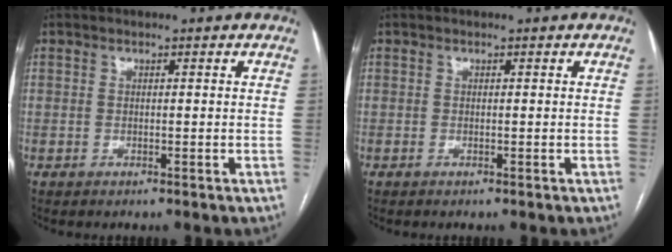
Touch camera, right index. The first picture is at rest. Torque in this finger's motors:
{"motor_torque": [0.03, -0.02, -0.08, 0.00]}